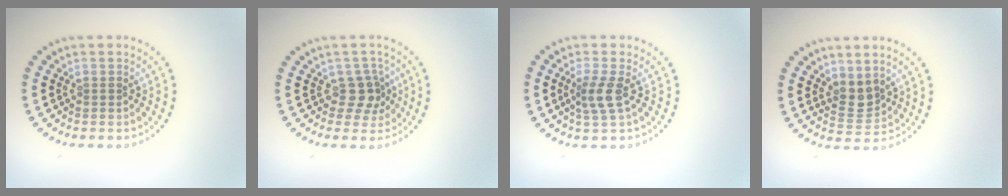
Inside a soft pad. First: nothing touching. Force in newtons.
{"total": 2.3, "press": 1.9, "slide": 1.3}
{"total": 2.3, "press": 1.9, "slide": 1.4}
{"total": 2.3, "press": 1.8, "slide": 1.3}